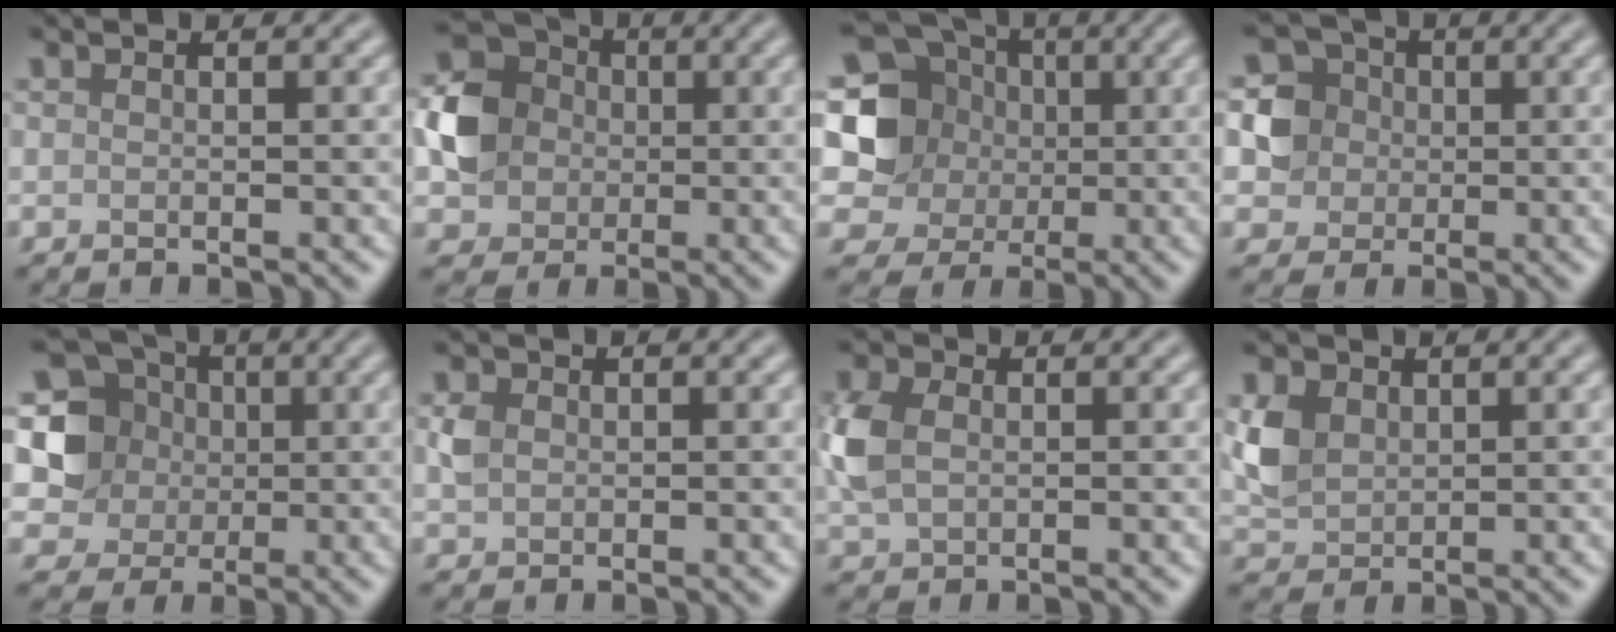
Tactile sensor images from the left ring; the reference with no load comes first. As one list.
[{"total": 5.1, "force": [0.1, 4.6, 2.1], "torque": [-0.037, 0.010, -0.003]}, {"total": 10.8, "force": [1.5, 9.8, 4.2], "torque": [-0.120, 0.032, 0.002]}, {"total": 5.5, "force": [0.9, 5.2, 1.7], "torque": [-0.023, 0.019, 0.015]}, {"total": 6.1, "force": [0.8, 5.5, 2.4], "torque": [-0.048, 0.004, 0.004]}, {"total": 1.7, "force": [0.2, 1.5, 0.8], "torque": [-0.019, 0.002, 0.003]}, {"total": 4.0, "force": [0.4, 3.0, 2.6], "torque": [-0.071, 0.005, 0.006]}, {"total": 3.5, "force": [1.0, 2.8, 1.8], "torque": [-0.047, 0.000, 0.021]}]